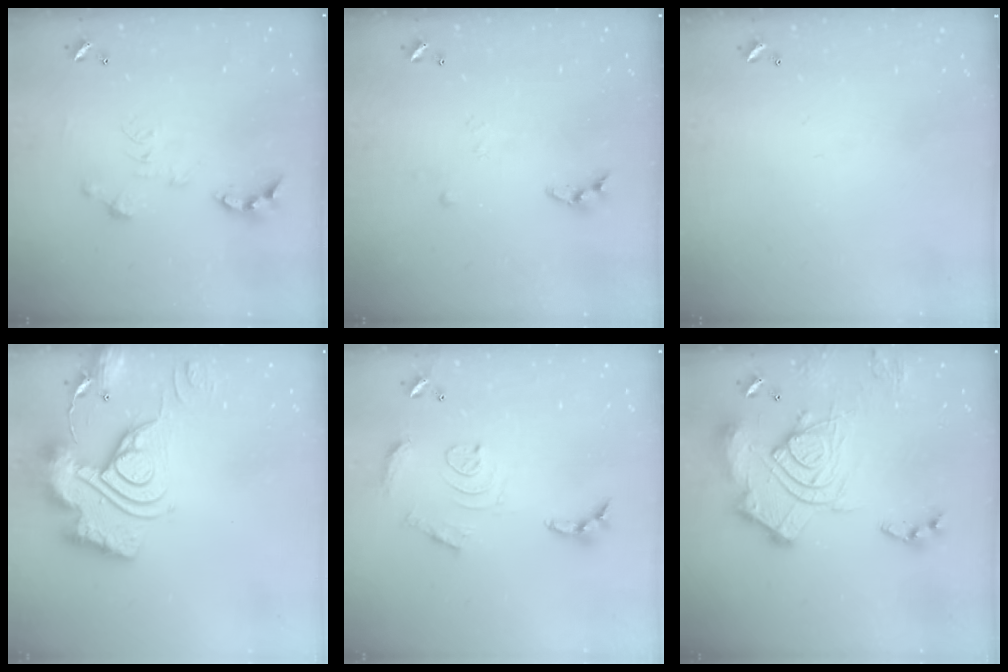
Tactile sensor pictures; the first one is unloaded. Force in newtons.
{"total": 4.3, "press": 4.3, "slide": 0.4}
{"total": 0.0}
{"total": 21.4, "press": 21.3, "slide": 2.0}
{"total": 12.6, "press": 12.5, "slide": 1.3}
{"total": 20.2, "press": 20.0, "slide": 2.4}